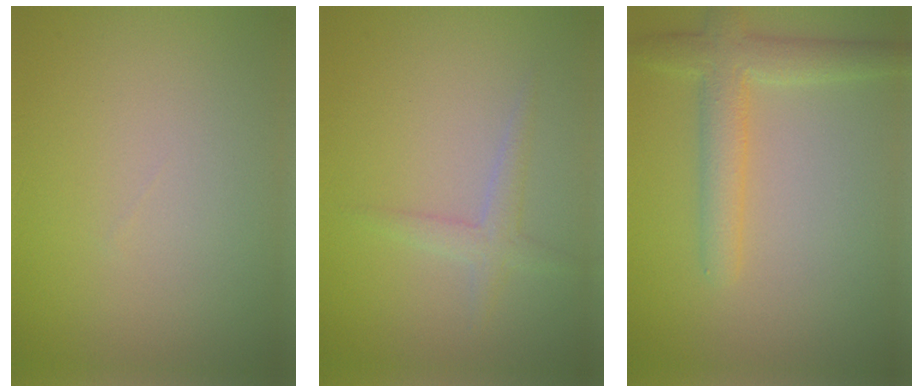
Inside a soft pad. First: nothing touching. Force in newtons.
{"total": 1.8, "press": 1.8, "slide": 0.0}
{"total": 3.8, "press": 3.8, "slide": 0.0}